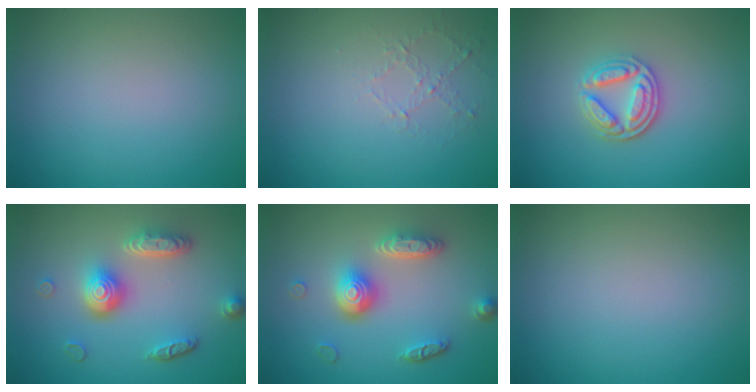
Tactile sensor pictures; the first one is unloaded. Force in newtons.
{"total": 1.0, "press": 0.4, "slide": 0.9}
{"total": 3.6, "press": 3.1, "slide": 1.8}
{"total": 4.7, "press": 3.6, "slide": 3.1}
{"total": 4.7, "press": 3.7, "slide": 3.0}
{"total": 0.0}